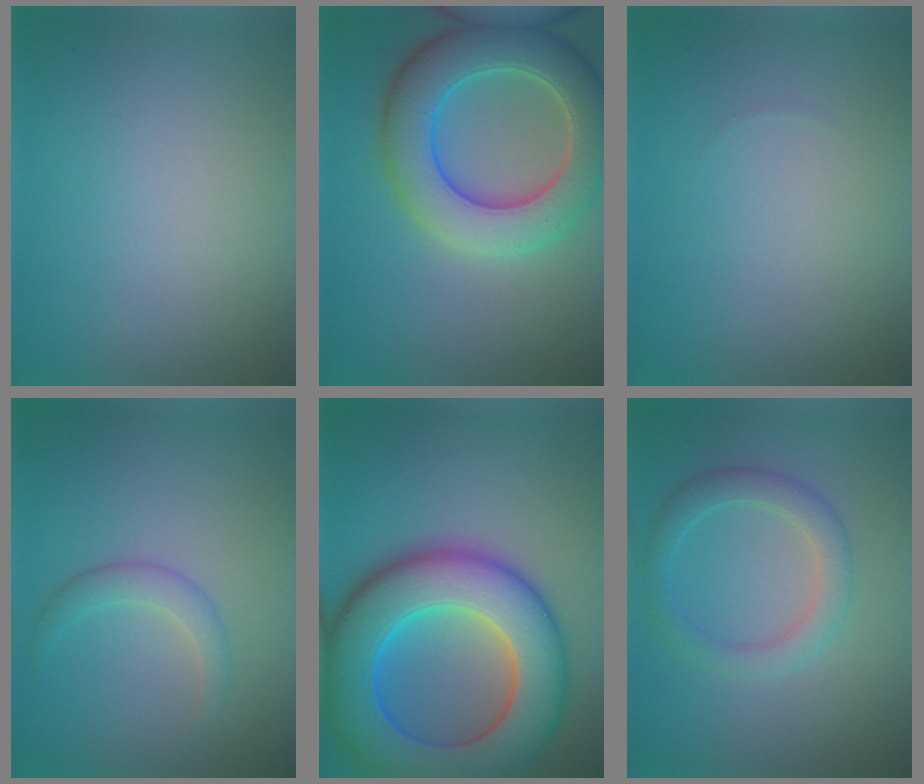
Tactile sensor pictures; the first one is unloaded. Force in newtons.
{"total": 8.9, "press": 8.9, "slide": 0.3}
{"total": 0.0}
{"total": 1.9, "press": 1.9, "slide": 0.2}
{"total": 13.5, "press": 13.5, "slide": 0.2}
{"total": 3.0, "press": 3.0, "slide": 0.0}